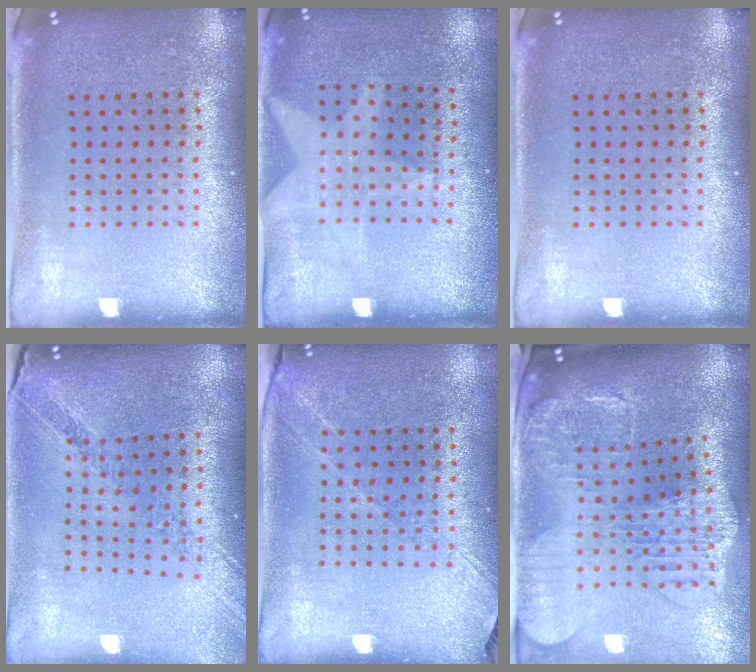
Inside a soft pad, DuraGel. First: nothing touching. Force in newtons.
{"total": 1.2, "press": 0.9, "slide": 0.8}
{"total": 0.0}
{"total": 1.1, "press": 1.0, "slide": 0.0}
{"total": 1.3, "press": 1.2, "slide": 0.5}
{"total": 2.9, "press": 2.4, "slide": 1.5}